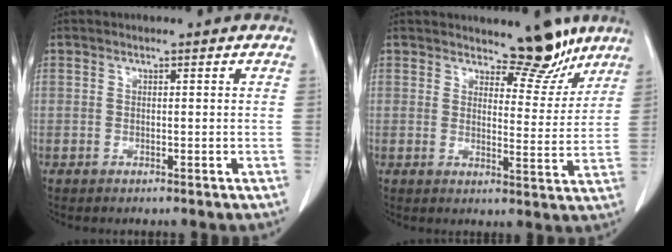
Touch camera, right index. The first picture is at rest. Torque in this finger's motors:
{"motor_torque": [-0.22, 0.55, 0.04, 0.00]}